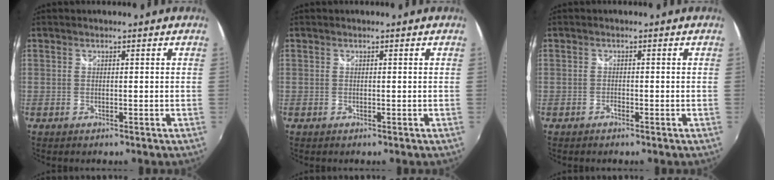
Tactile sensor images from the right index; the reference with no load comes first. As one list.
[{"total": 0.0}, {"total": 0.7, "force": [-0.6, 0.3, 0.2], "torque": [-0.004, -0.002, -0.012]}]